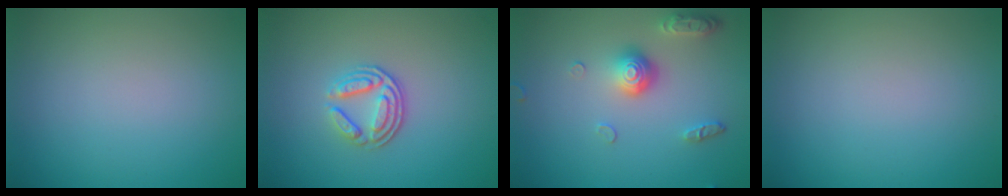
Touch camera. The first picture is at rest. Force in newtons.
{"total": 3.4, "press": 2.5, "slide": 2.2}
{"total": 3.8, "press": 3.0, "slide": 2.5}
{"total": 0.0}